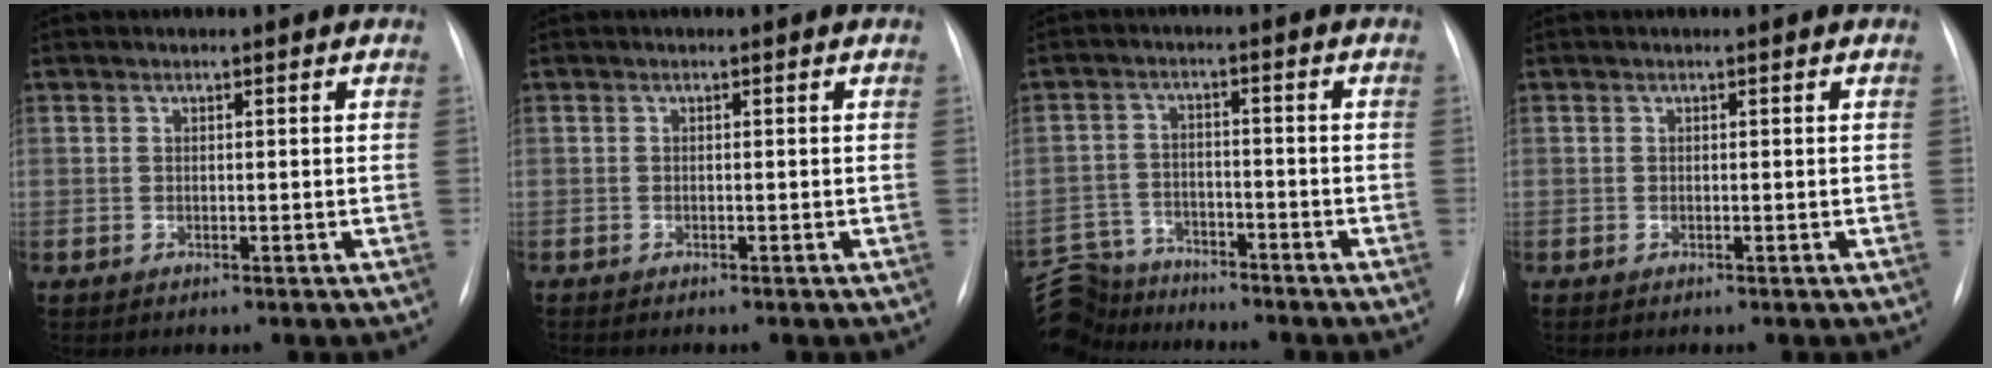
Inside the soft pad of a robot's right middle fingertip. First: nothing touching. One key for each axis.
{"total": 0.9, "fx": -0.8, "fy": 0.2, "fz": 0.4, "tx": -0.004, "ty": -0.001, "tz": -0.010}
{"total": 9.4, "fx": -9.1, "fy": 2.4, "fz": 0.0, "tx": -0.010, "ty": 0.016, "tz": -0.161}
{"total": 0.0}